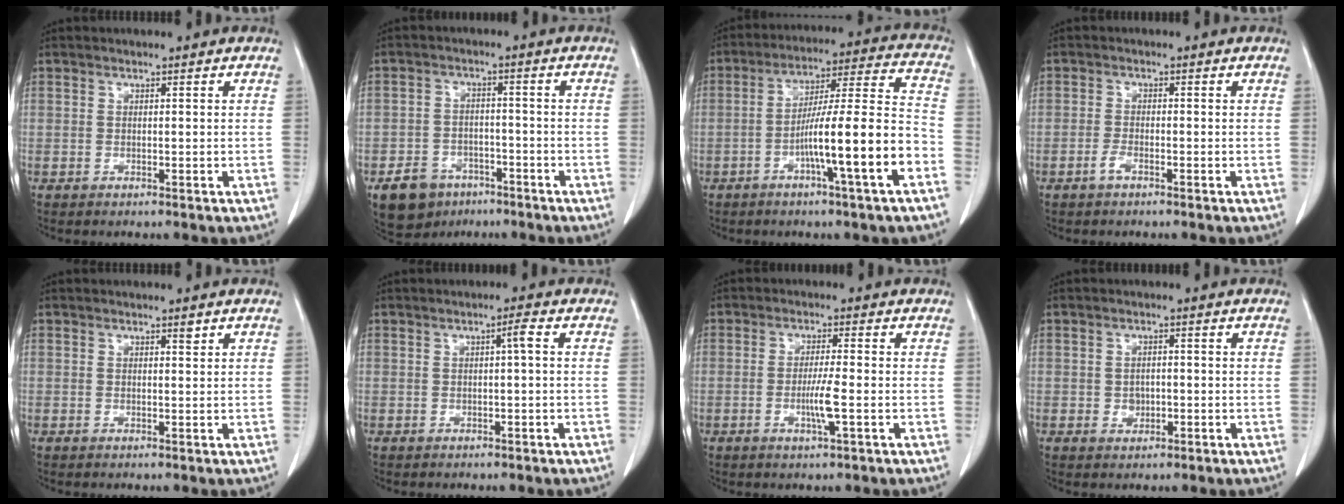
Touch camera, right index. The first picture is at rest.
{"total": 6.9, "force": [-4.4, 4.9, 2.1], "torque": [-0.044, 0.005, -0.066]}
{"total": 14.6, "force": [-5.5, -0.3, 13.6], "torque": [-0.221, 0.010, -0.090]}
{"total": 1.6, "force": [-1.0, 0.4, 1.1], "torque": [-0.025, 0.001, -0.022]}
{"total": 0.8, "force": [0.6, 0.2, 0.5], "torque": [-0.011, -0.004, 0.009]}
{"total": 1.5, "force": [0.2, -0.2, 1.5], "torque": [-0.025, 0.004, 0.003]}
{"total": 4.0, "force": [-1.0, -0.2, 3.9], "torque": [-0.074, -0.007, -0.020]}
{"total": 1.9, "force": [-0.4, 1.6, 1.1], "torque": [-0.015, 0.003, 0.000]}